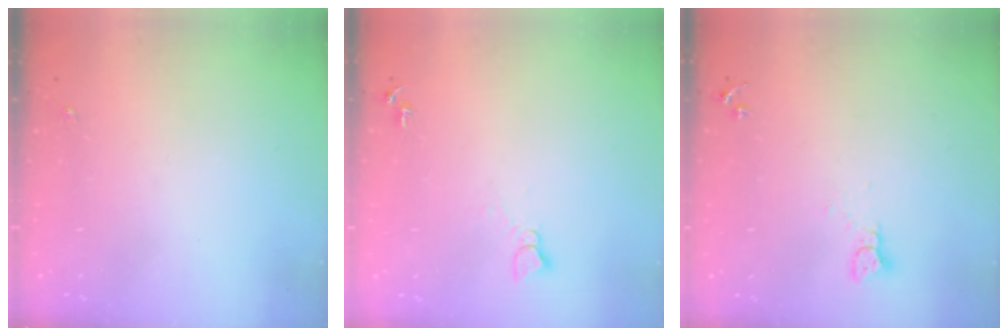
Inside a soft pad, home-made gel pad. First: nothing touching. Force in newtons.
{"total": 4.6, "press": 4.6, "slide": 0.5}
{"total": 3.3, "press": 3.3, "slide": 0.1}